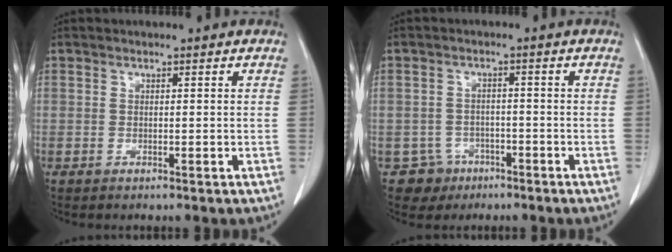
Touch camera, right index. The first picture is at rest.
{"total": 4.3, "force": [-2.3, 3.6, -0.3], "torque": [0.010, 0.013, -0.032]}